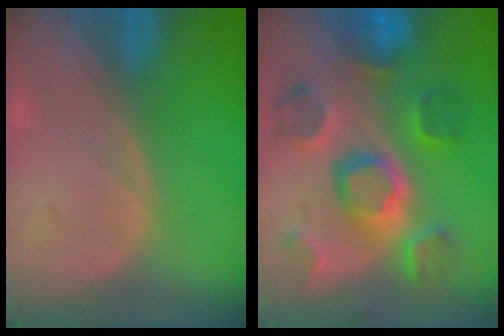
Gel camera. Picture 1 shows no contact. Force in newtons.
{"total": 11.3, "press": 10.0, "slide": 5.3}